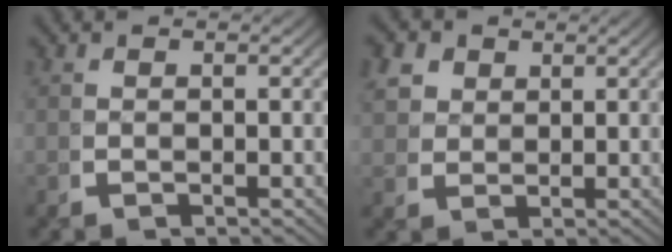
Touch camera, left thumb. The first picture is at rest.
{"total": 4.2, "force": [2.3, 3.1, 1.7], "torque": [-0.037, -0.004, 0.046]}